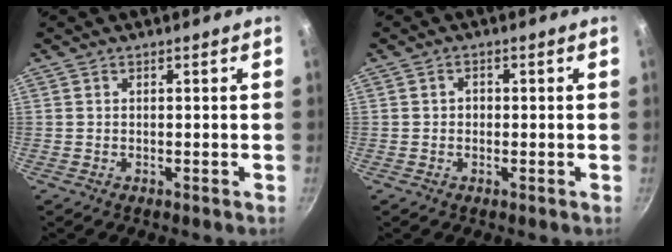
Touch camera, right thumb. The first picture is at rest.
{"total": 2.3, "force": [0.1, 1.8, 1.4], "torque": [-0.013, 0.004, 0.000]}